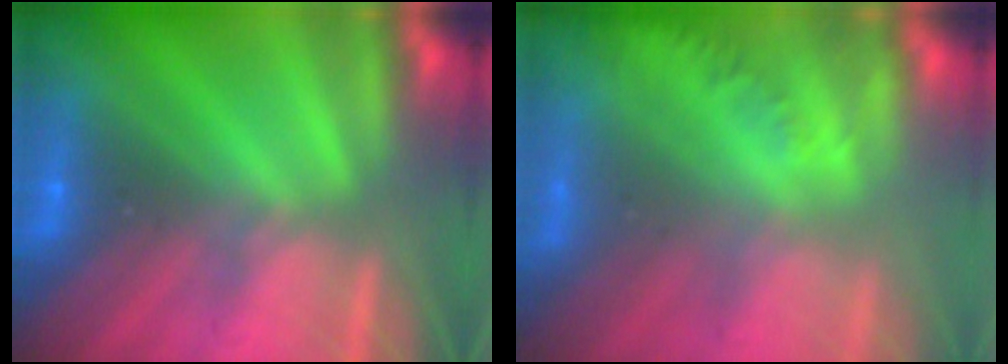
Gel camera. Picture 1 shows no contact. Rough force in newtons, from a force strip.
{"total": 1.3}